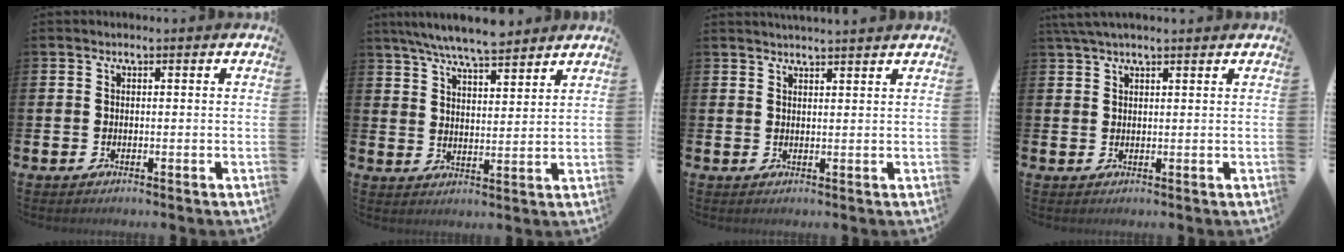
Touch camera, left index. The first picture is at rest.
{"total": 7.2, "force": [6.8, 0.7, 2.3], "torque": [-0.060, -0.028, 0.124]}
{"total": 2.3, "force": [2.2, -0.3, 0.1], "torque": [-0.002, -0.011, 0.041]}
{"total": 2.9, "force": [2.4, 0.4, 1.5], "torque": [-0.030, 0.000, 0.043]}